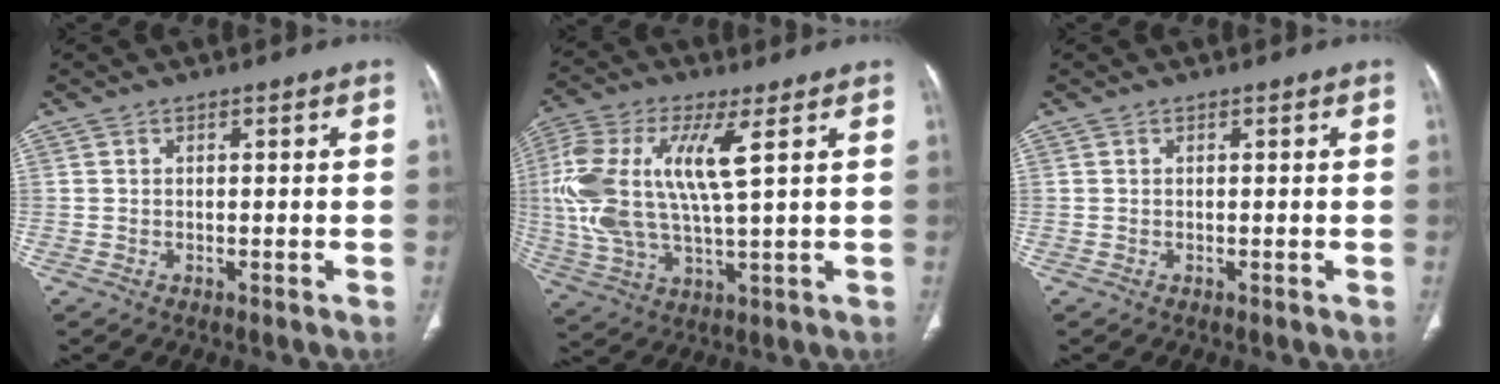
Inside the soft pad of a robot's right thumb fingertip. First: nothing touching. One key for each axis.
{"total": 16.8, "fx": 3.7, "fy": 5.8, "fz": 15.3, "tx": -0.352, "ty": 0.002, "tz": 0.070}
{"total": 0.0}